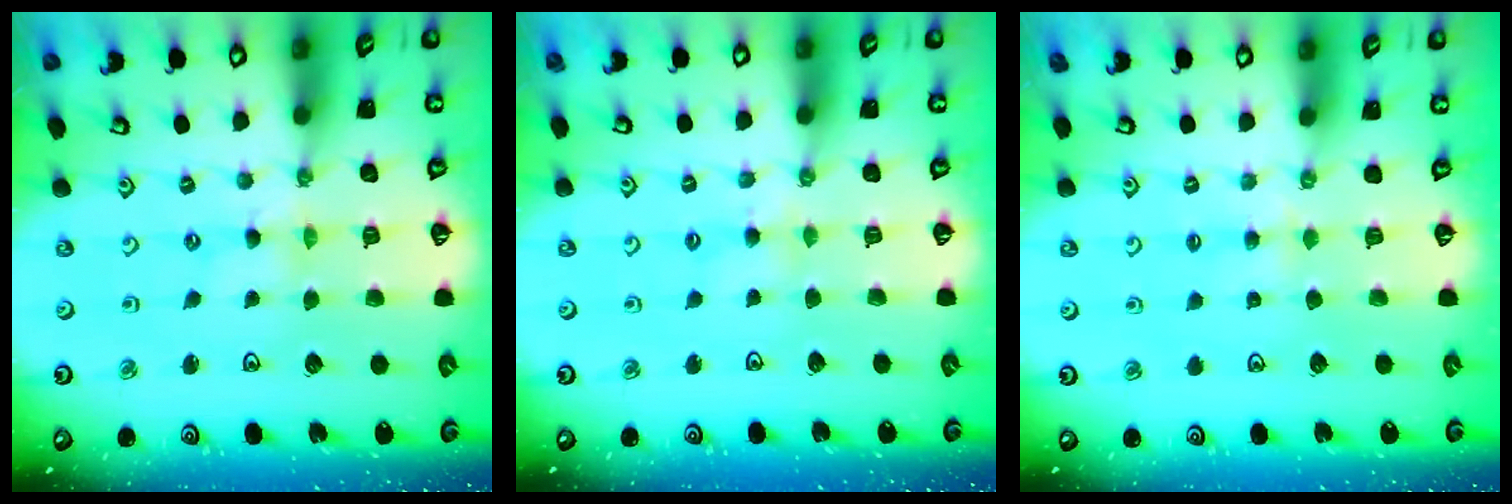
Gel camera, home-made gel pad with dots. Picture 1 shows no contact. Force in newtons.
{"total": 2.6, "press": 2.6, "slide": 0.5}
{"total": 3.4, "press": 3.3, "slide": 0.5}